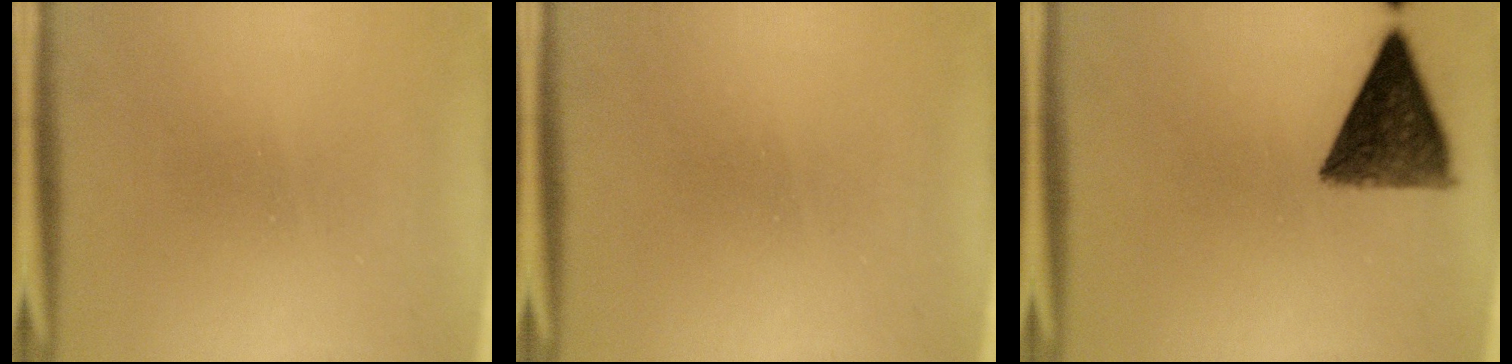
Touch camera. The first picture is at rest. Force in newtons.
{"total": 1.6}
{"total": 10.4}